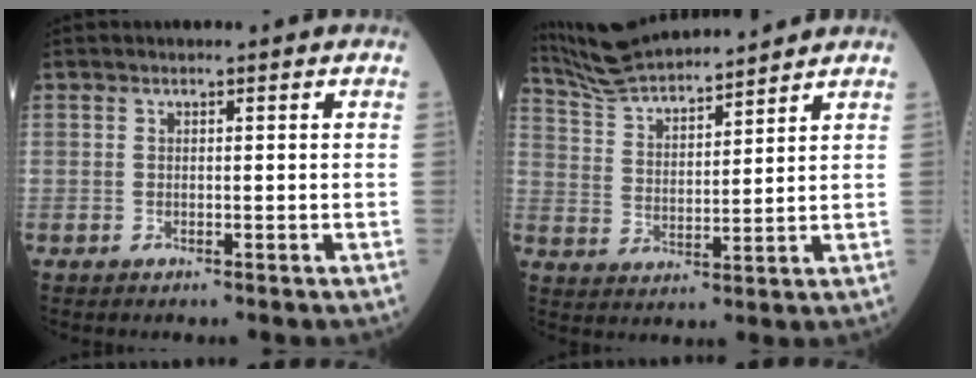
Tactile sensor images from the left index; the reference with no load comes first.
{"total": 12.5, "force": [11.9, 0.9, 3.7], "torque": [-0.079, 0.018, 0.220]}